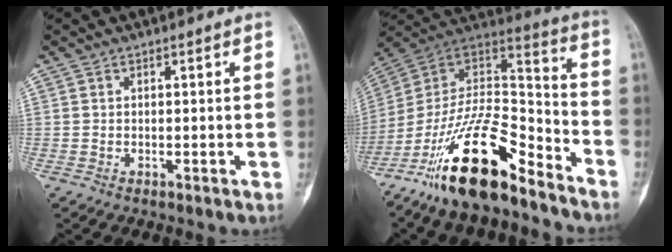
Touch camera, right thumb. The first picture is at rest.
{"total": 21.4, "force": [-14.8, 7.5, 13.7], "torque": [-0.236, 0.096, -0.264]}